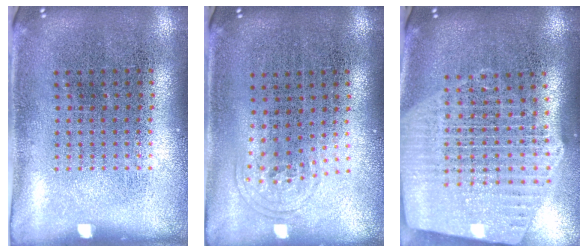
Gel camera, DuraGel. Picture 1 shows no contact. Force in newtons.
{"total": 0.9, "press": 0.7, "slide": 0.6}
{"total": 2.7, "press": 2.3, "slide": 1.4}